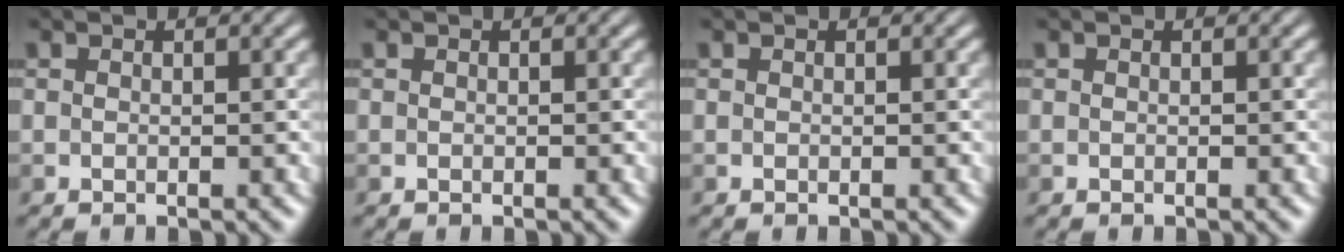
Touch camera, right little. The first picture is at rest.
{"total": 0.0}
{"total": 0.0}
{"total": 0.0}